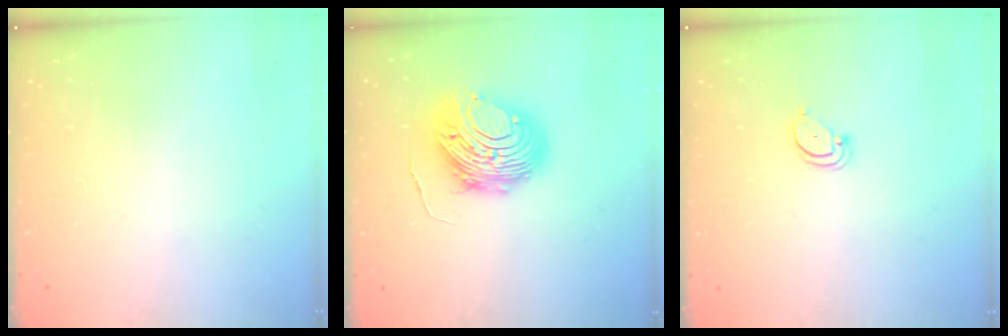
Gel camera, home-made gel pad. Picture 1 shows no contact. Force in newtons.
{"total": 10.7, "press": 10.6, "slide": 1.1}
{"total": 2.7, "press": 2.7, "slide": 0.2}